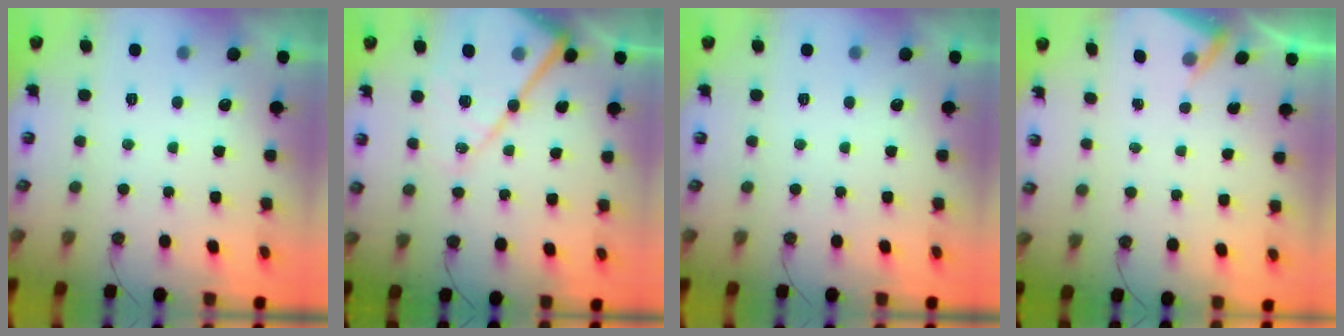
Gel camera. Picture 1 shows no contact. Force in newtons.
{"total": 18.2, "press": 18.1, "slide": 1.5}
{"total": 0.0}
{"total": 2.9, "press": 2.9, "slide": 0.4}